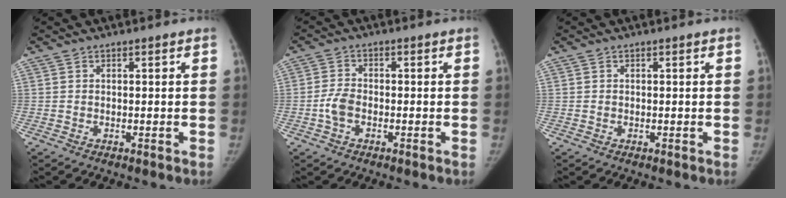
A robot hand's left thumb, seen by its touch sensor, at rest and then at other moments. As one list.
[{"total": 3.5, "force": [-1.3, 2.2, 2.4], "torque": [-0.047, 0.009, -0.030]}, {"total": 0.0}]